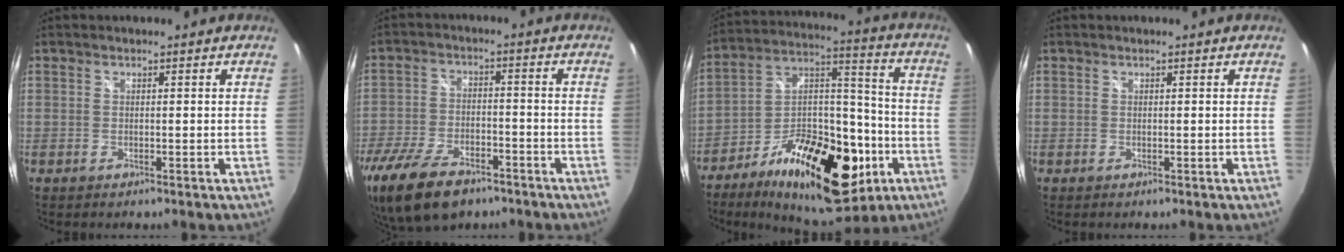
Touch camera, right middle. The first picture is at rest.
{"total": 16.6, "force": [-11.1, 7.7, 9.5], "torque": [-0.223, -0.036, -0.194]}
{"total": 21.5, "force": [-9.7, 11.9, 15.0], "torque": [-0.264, 0.013, -0.138]}
{"total": 0.0}